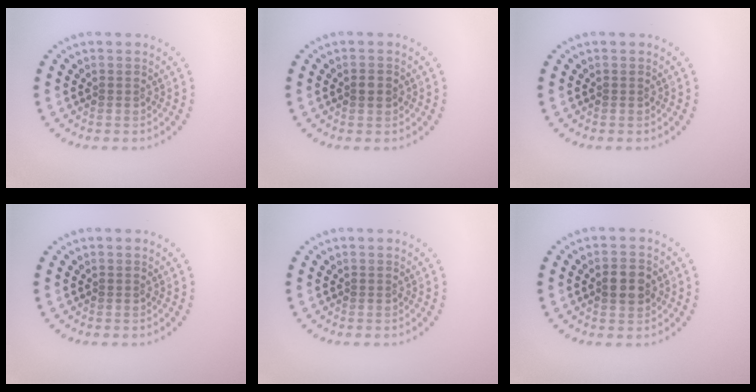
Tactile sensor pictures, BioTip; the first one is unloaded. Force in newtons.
{"total": 1.5, "press": 1.5, "slide": 0.1}
{"total": 0.0}
{"total": 0.0}
{"total": 0.0}
{"total": 3.3, "press": 3.3, "slide": 0.2}